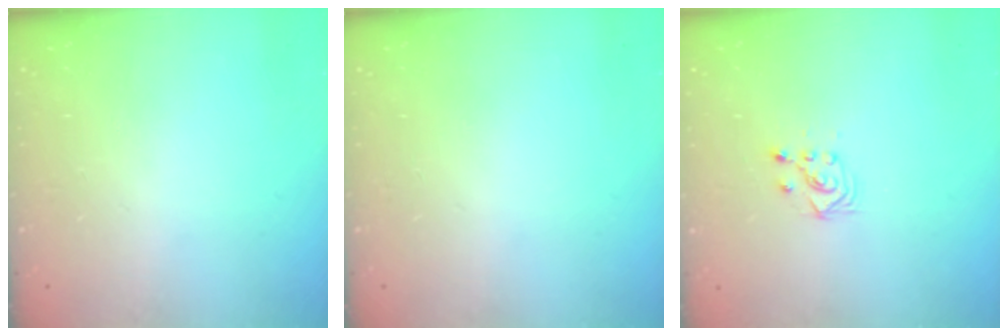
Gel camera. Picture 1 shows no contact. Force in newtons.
{"total": 0.0}
{"total": 3.3, "press": 3.2, "slide": 0.8}